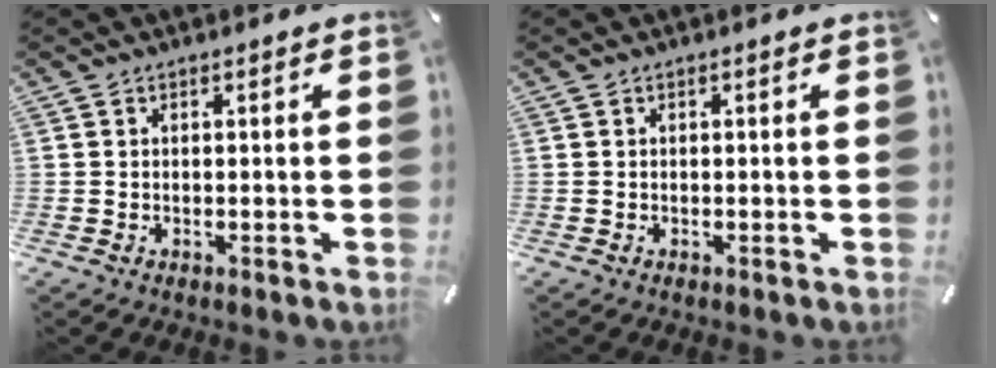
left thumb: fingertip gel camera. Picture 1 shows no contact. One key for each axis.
{"total": 0.0}